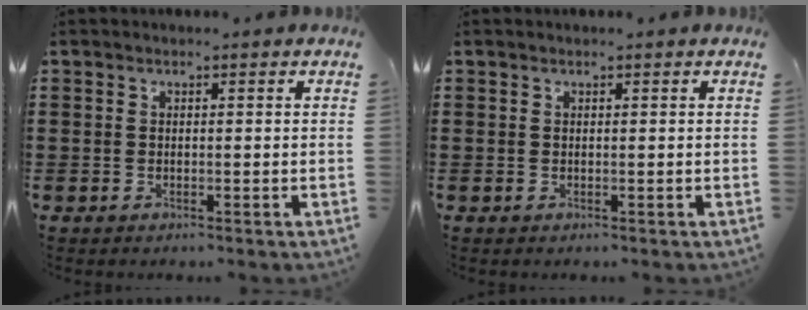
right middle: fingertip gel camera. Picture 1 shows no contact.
{"total": 0.0}